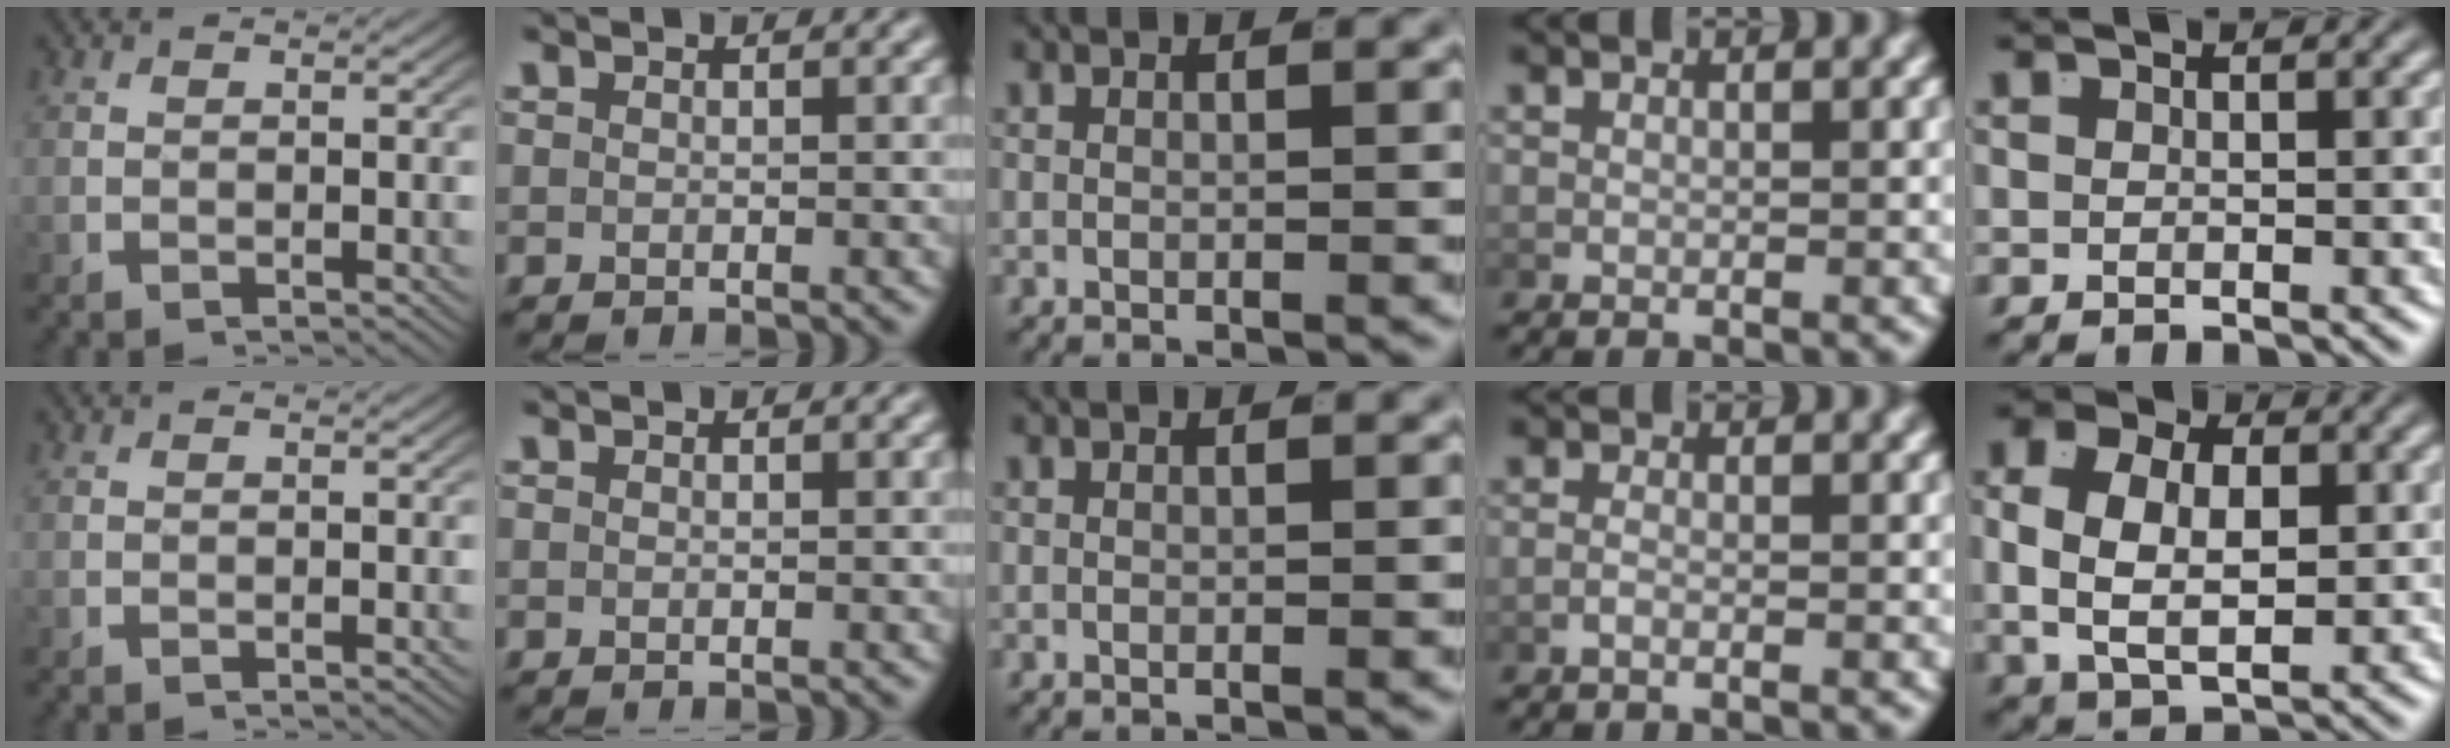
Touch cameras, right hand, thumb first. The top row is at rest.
{"ring": {"total": 0.9, "force": [-0.6, 0.0, 0.7], "torque": [-0.021, -0.008, -0.010]}, "little": {"total": 7.5, "force": [0.3, 5.3, 5.3], "torque": [-0.102, -0.012, 0.008]}}